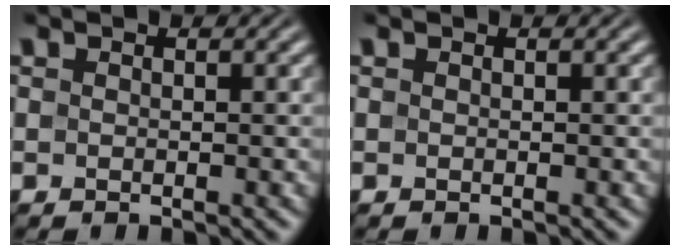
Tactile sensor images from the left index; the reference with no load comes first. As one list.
[{"total": 0.0}]